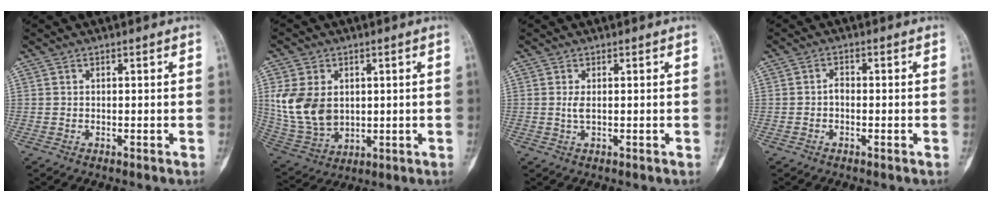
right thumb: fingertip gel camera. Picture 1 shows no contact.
{"total": 13.0, "force": [2.1, 9.5, 8.6], "torque": [-0.157, -0.009, 0.061]}
{"total": 1.6, "force": [0.2, 0.5, 1.5], "torque": [-0.036, -0.002, 0.009]}
{"total": 1.6, "force": [-0.4, 1.1, 1.1], "torque": [-0.011, 0.005, -0.011]}